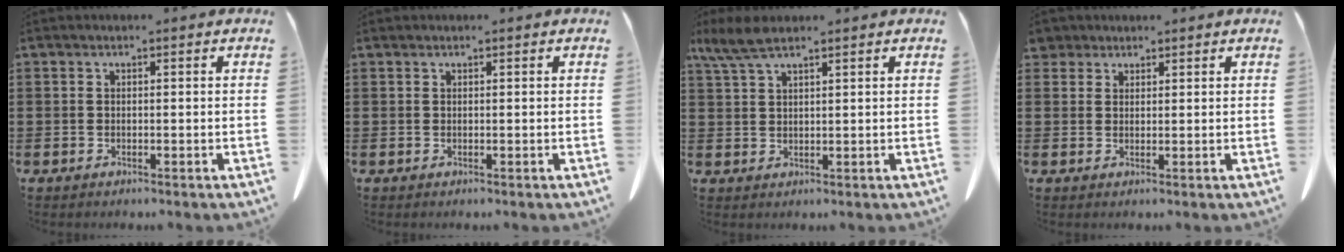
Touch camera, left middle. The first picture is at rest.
{"total": 0.0}
{"total": 4.8, "force": [3.3, 1.2, 3.2], "torque": [-0.077, -0.003, 0.060]}
{"total": 2.6, "force": [2.1, 1.3, 0.5], "torque": [-0.019, 0.007, 0.042]}